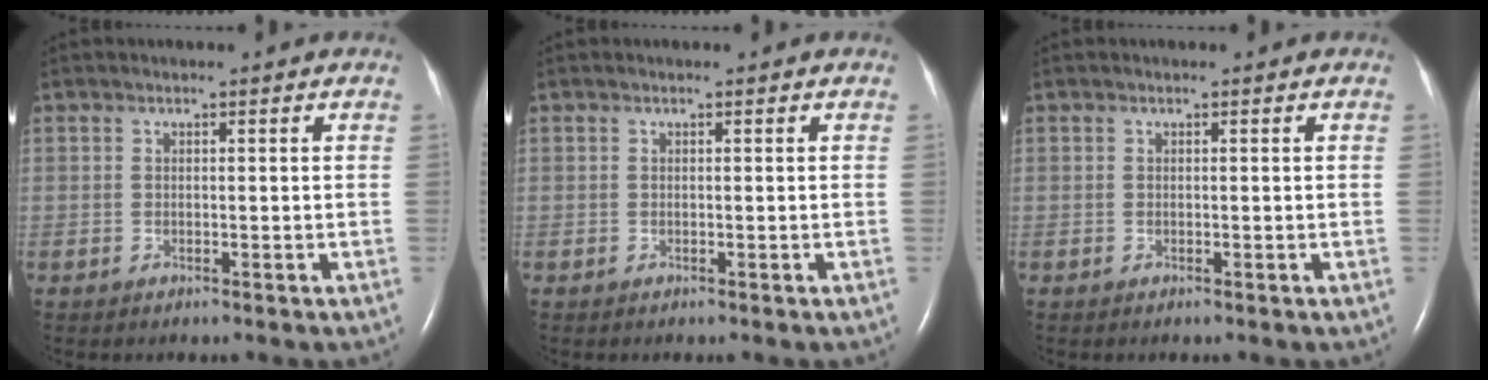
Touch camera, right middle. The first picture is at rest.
{"total": 0.0}
{"total": 0.0}